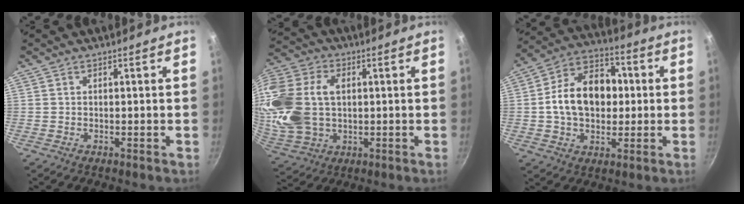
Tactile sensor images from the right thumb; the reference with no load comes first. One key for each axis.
{"total": 22.1, "fx": 2.8, "fy": 15.6, "fz": 15.4, "tx": -0.338, "ty": 0.020, "tz": 0.058}
{"total": 16.1, "fx": 0.6, "fy": 11.4, "fz": 11.3, "tx": -0.150, "ty": 0.028, "tz": -0.005}